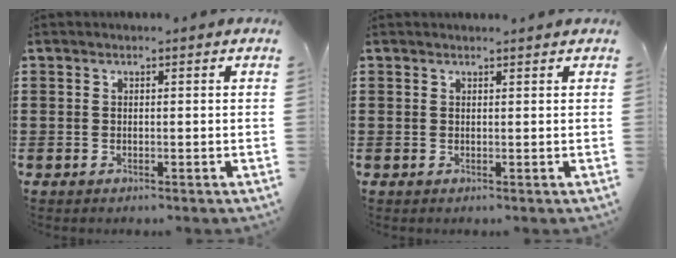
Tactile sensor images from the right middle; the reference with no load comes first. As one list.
[{"total": 0.9, "force": [0.9, 0.0, 0.1], "torque": [0.004, -0.006, 0.015]}]